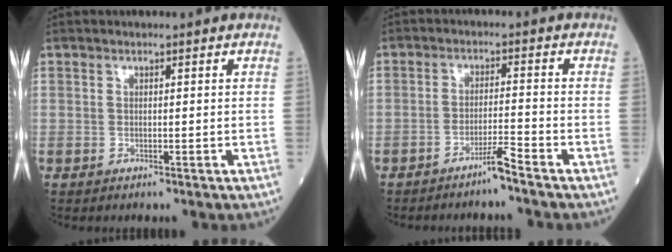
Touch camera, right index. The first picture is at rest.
{"total": 3.3, "force": [-2.7, -0.7, 1.8], "torque": [-0.032, -0.006, -0.052]}